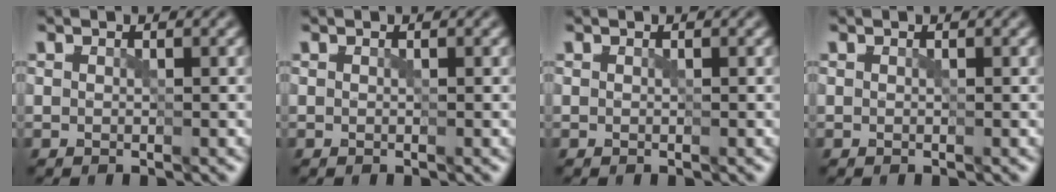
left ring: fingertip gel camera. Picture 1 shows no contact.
{"total": 0.0}
{"total": 0.0}
{"total": 0.0}